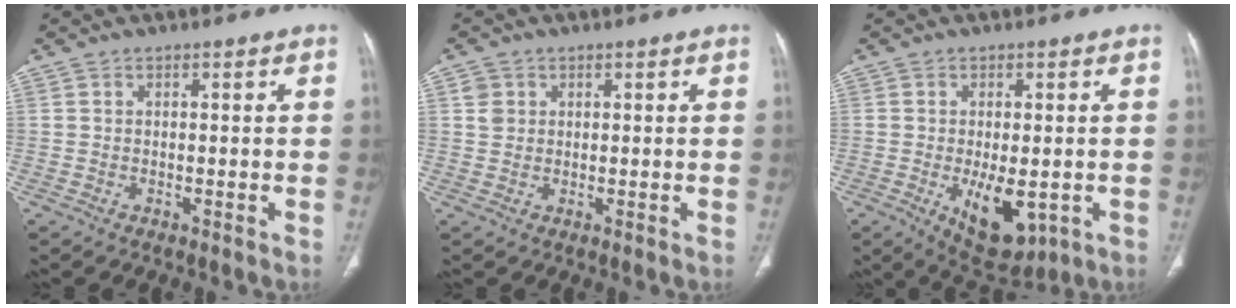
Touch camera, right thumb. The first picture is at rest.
{"total": 2.5, "force": [0.9, 2.2, 0.7], "torque": [-0.005, -0.003, 0.016]}
{"total": 10.1, "force": [-2.7, 5.1, 8.4], "torque": [-0.109, -0.013, -0.024]}